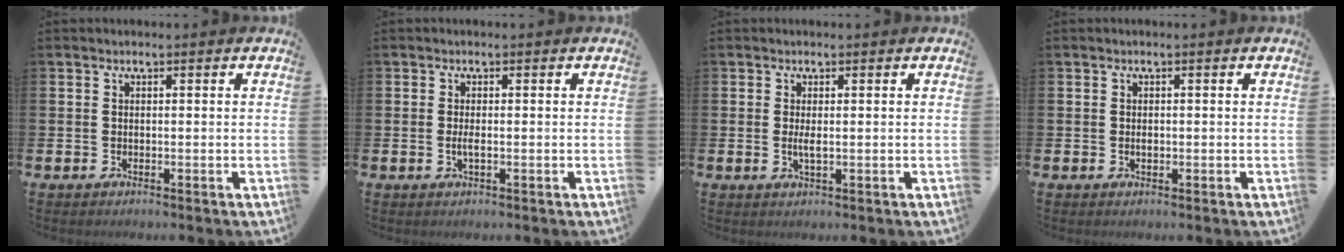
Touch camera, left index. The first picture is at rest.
{"total": 1.3, "force": [-0.2, 0.4, 1.2], "torque": [-0.031, 0.003, -0.002]}
{"total": 1.5, "force": [0.1, 0.4, 1.5], "torque": [-0.029, 0.000, 0.001]}
{"total": 0.7, "force": [-0.1, 0.5, 0.6], "torque": [-0.012, 0.003, -0.003]}